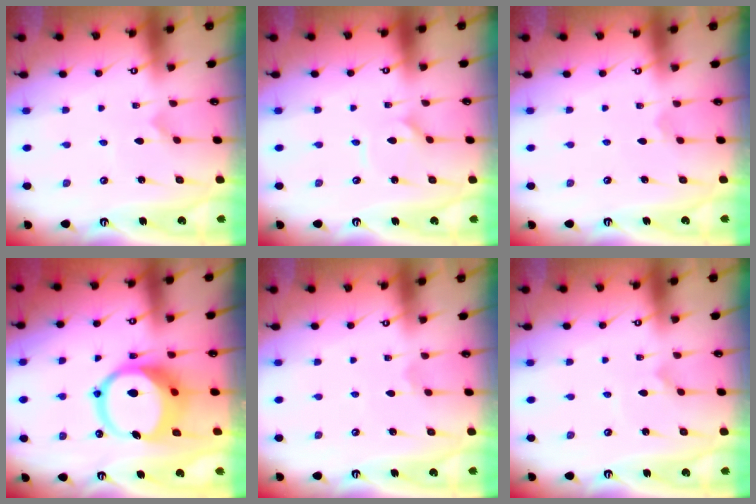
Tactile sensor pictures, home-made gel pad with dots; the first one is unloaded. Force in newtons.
{"total": 1.1, "press": 1.1, "slide": 0.1}
{"total": 2.8, "press": 2.8, "slide": 0.3}
{"total": 16.0, "press": 15.9, "slide": 2.1}
{"total": 1.2, "press": 1.2, "slide": 0.1}
{"total": 0.9, "press": 0.9, "slide": 0.1}